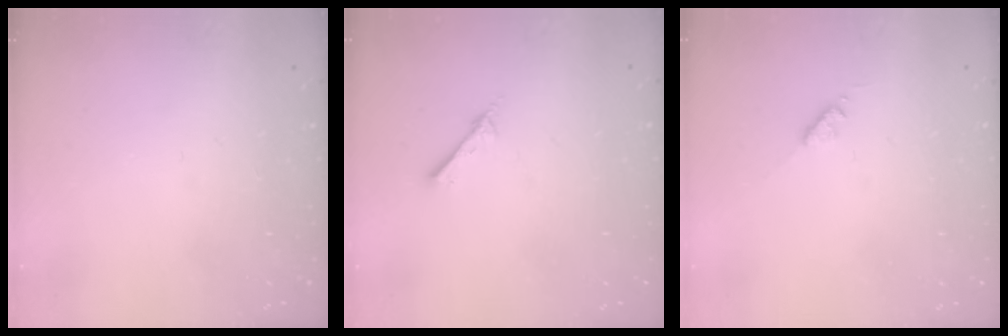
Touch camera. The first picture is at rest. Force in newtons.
{"total": 1.5, "press": 1.4, "slide": 0.2}
{"total": 2.8, "press": 2.8, "slide": 0.4}